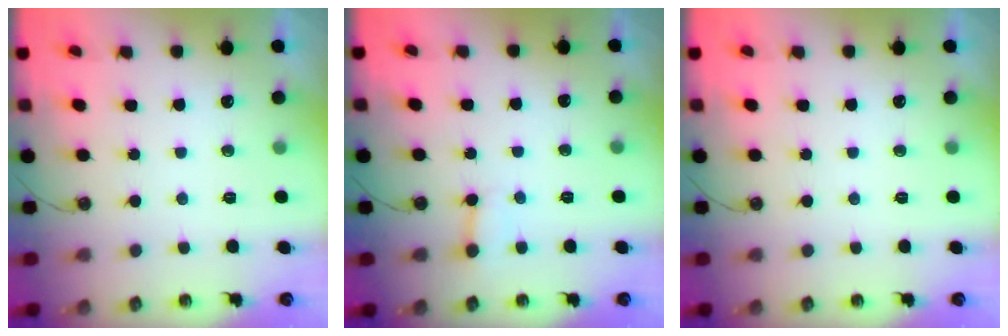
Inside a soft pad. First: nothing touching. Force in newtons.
{"total": 3.8, "press": 3.7, "slide": 0.4}
{"total": 0.0}